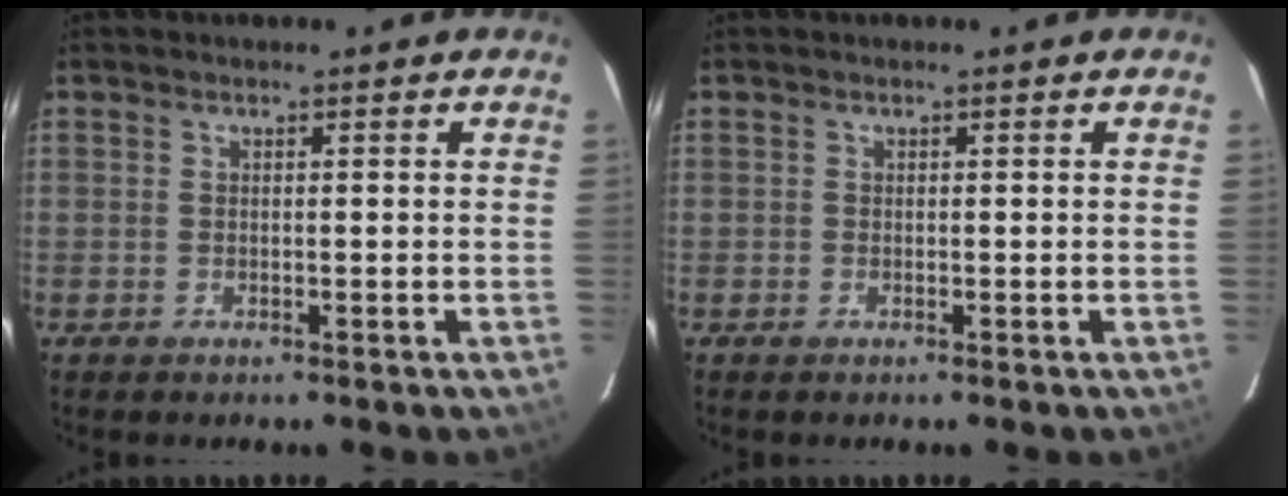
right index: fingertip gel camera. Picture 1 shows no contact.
{"total": 0.0}